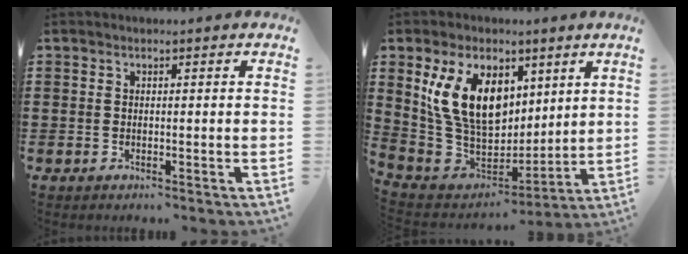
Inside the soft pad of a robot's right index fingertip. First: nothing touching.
{"total": 13.2, "force": [4.7, 9.0, 8.3], "torque": [-0.205, 0.003, 0.090]}